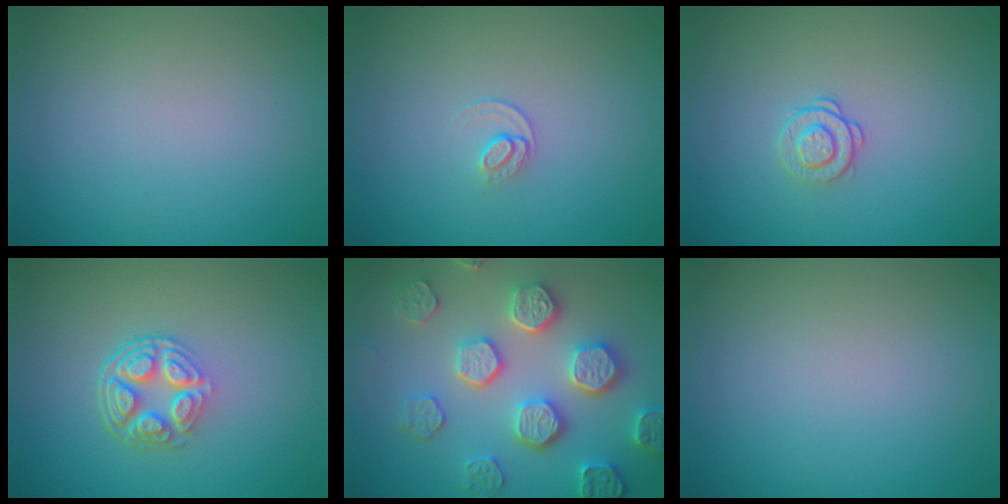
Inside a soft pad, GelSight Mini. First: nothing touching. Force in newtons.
{"total": 1.0, "press": 0.6, "slide": 0.8}
{"total": 1.6, "press": 1.2, "slide": 1.0}
{"total": 4.7, "press": 3.3, "slide": 3.3}
{"total": 5.7, "press": 5.3, "slide": 1.9}
{"total": 0.0}